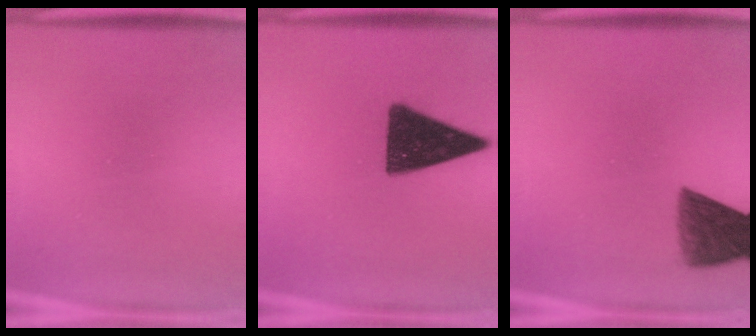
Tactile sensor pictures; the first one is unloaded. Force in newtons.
{"total": 14.6}
{"total": 7.9}